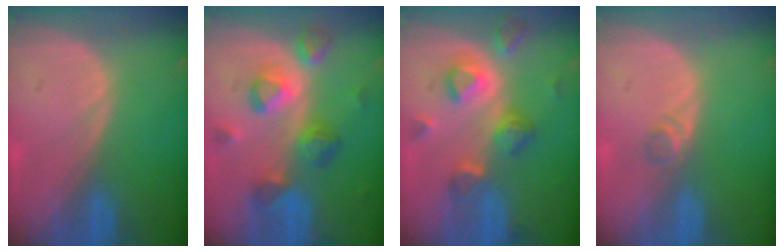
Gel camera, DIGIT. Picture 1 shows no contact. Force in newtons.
{"total": 8.6, "press": 7.9, "slide": 3.3}
{"total": 8.1, "press": 7.2, "slide": 3.7}
{"total": 1.6, "press": 1.4, "slide": 0.8}